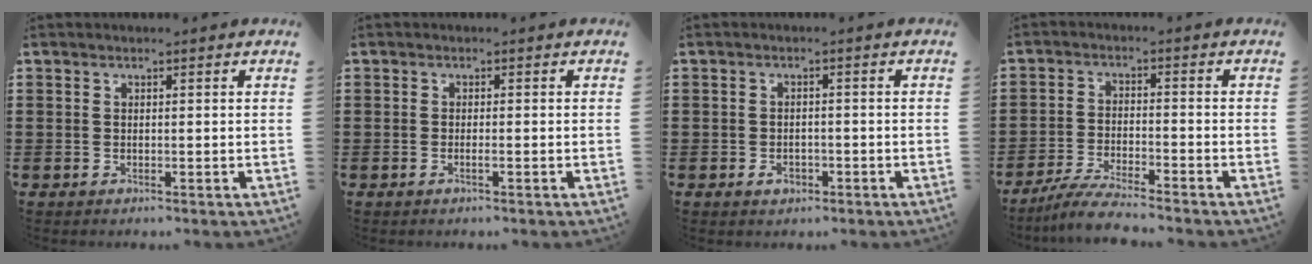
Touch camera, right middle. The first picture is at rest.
{"total": 0.9, "force": [-0.5, 0.0, 0.8], "torque": [-0.013, -0.002, -0.009]}
{"total": 1.9, "force": [-1.0, 1.2, 1.0], "torque": [-0.022, 0.001, -0.021]}
{"total": 5.3, "force": [-4.8, 0.1, 2.1], "torque": [-0.049, -0.008, -0.095]}